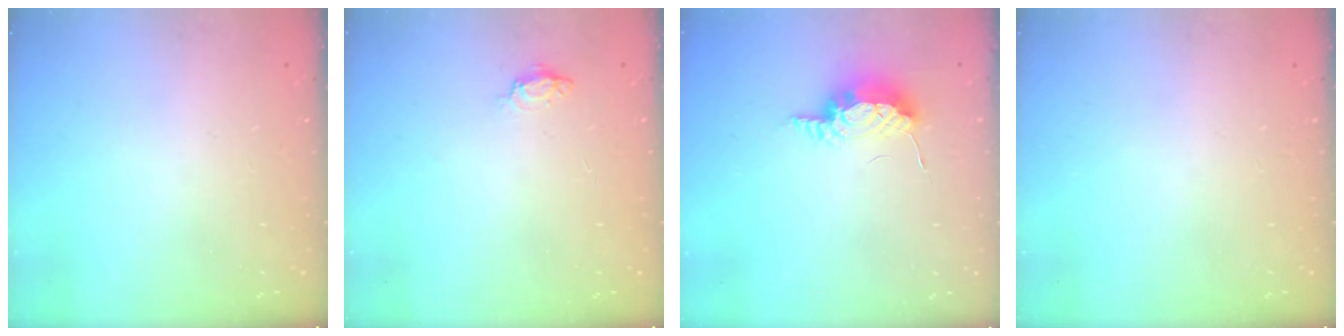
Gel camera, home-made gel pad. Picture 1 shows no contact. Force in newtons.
{"total": 3.6, "press": 3.6, "slide": 0.4}
{"total": 8.6, "press": 8.1, "slide": 2.7}
{"total": 0.0}